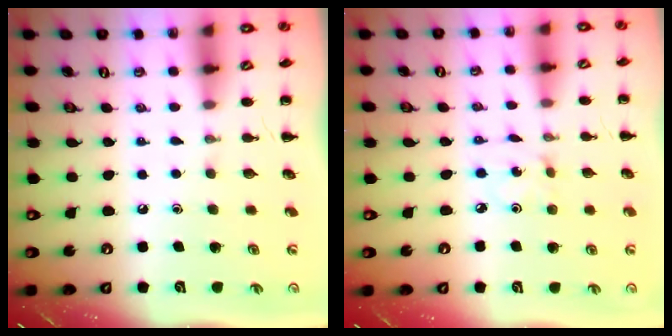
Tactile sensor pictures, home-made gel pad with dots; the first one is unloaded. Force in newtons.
{"total": 1.0, "press": 0.9, "slide": 0.3}